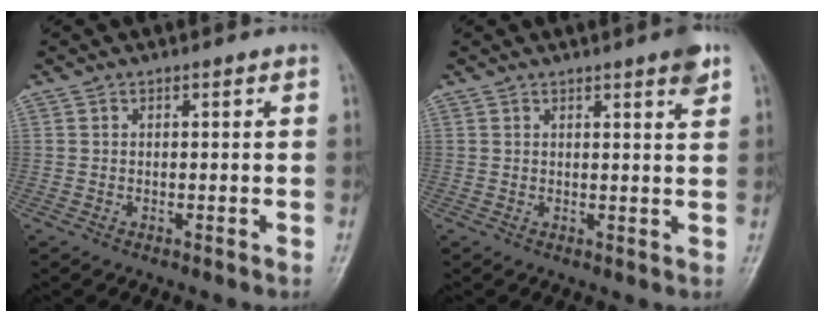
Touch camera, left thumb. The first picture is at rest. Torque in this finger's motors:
{"motor_torque": [0.80, 0.29, 0.45, -0.52, 0.00]}